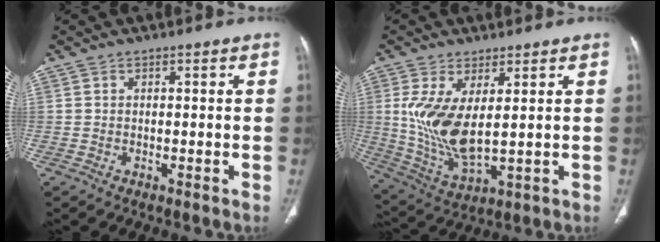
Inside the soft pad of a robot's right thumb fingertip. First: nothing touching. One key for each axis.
{"total": 11.7, "fx": 1.9, "fy": 4.7, "fz": 10.5, "tx": -0.219, "ty": -0.023, "tz": 0.053}